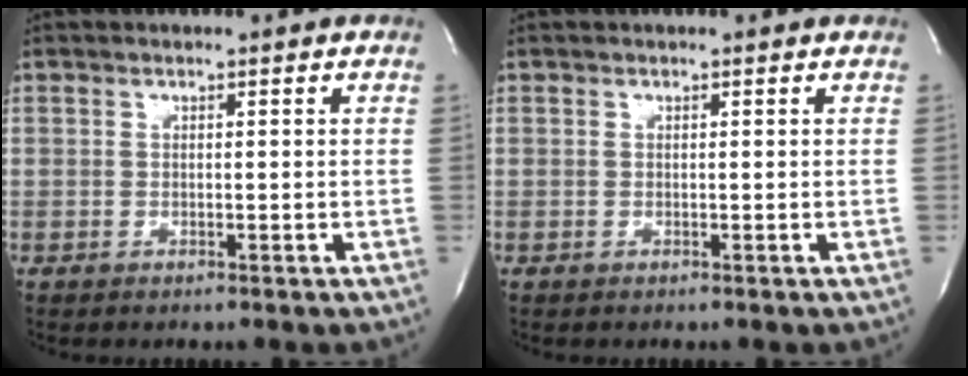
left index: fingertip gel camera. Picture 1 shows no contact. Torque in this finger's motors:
{"motor_torque": [0.15, -0.07, -0.03, -0.02]}